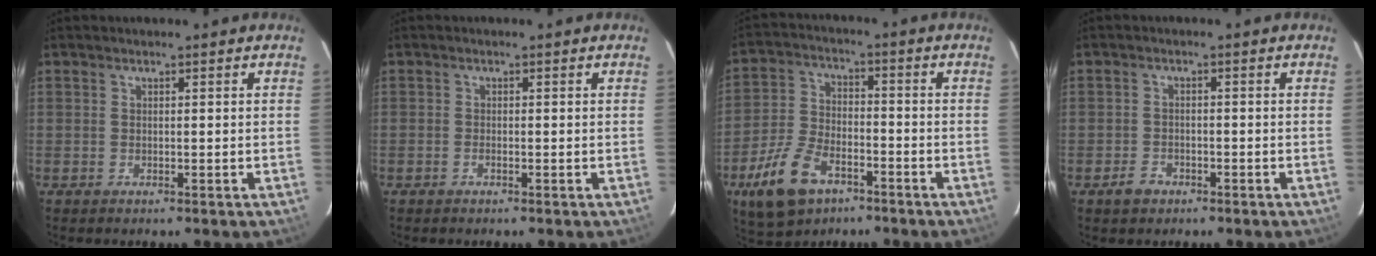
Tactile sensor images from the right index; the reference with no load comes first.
{"total": 0.7, "force": [-0.5, 0.3, 0.5], "torque": [-0.011, 0.001, -0.010]}
{"total": 13.0, "force": [-7.5, 7.1, 8.0], "torque": [-0.186, -0.005, -0.136]}
{"total": 3.1, "force": [-2.0, 2.2, 1.0], "torque": [-0.021, 0.004, -0.032]}